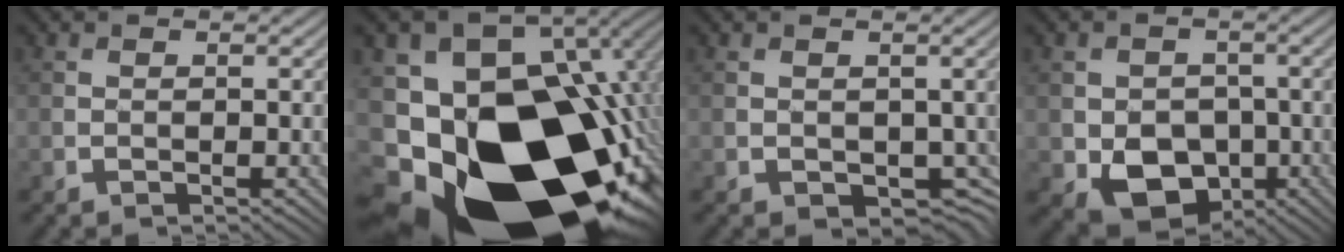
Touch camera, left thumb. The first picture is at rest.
{"total": 21.9, "force": [-9.1, 14.6, 13.6], "torque": [-0.252, -0.040, -0.114]}
{"total": 2.9, "force": [-0.1, 2.4, 1.7], "torque": [-0.040, -0.017, 0.001]}
{"total": 6.7, "force": [-2.5, 5.2, 3.4], "torque": [-0.068, -0.017, -0.048]}